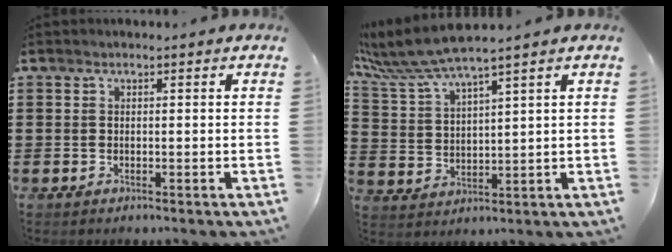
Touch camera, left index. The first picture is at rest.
{"total": 6.7, "force": [5.8, 0.1, 3.5], "torque": [-0.097, -0.028, 0.098]}